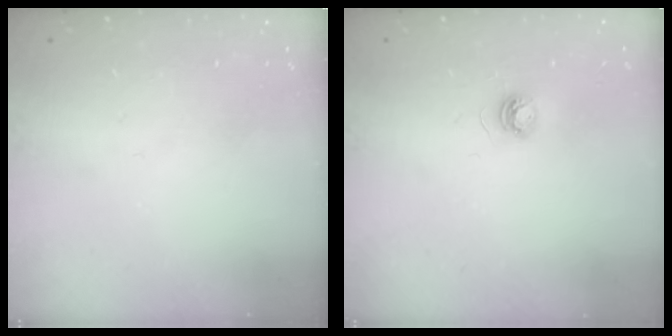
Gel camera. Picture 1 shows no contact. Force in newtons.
{"total": 3.9, "press": 3.9, "slide": 0.4}